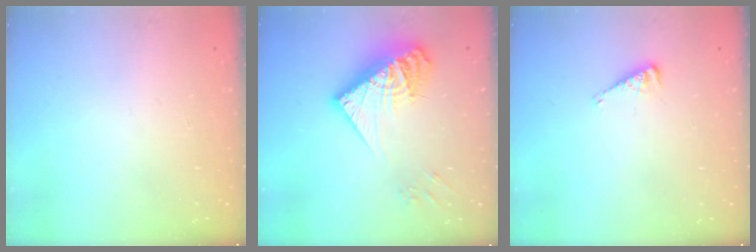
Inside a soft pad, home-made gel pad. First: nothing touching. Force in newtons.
{"total": 17.9, "press": 17.8, "slide": 1.8}
{"total": 4.1, "press": 4.1, "slide": 0.5}